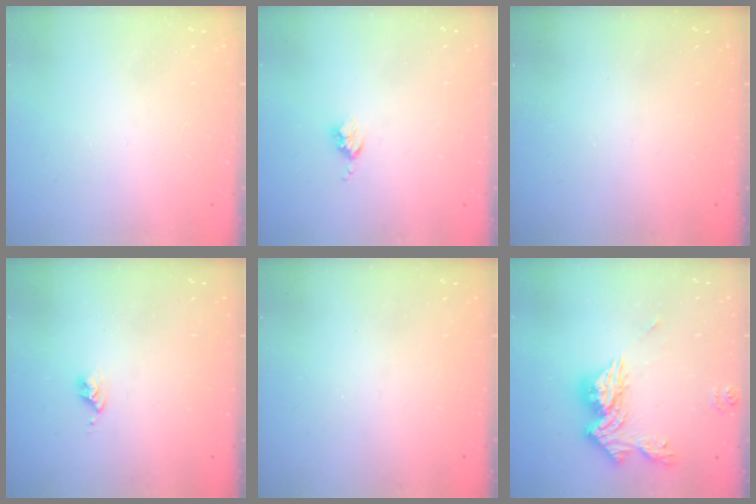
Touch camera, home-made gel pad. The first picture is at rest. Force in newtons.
{"total": 3.6, "press": 3.6, "slide": 0.4}
{"total": 0.0}
{"total": 2.7, "press": 2.6, "slide": 0.4}
{"total": 0.0}
{"total": 14.4, "press": 14.4, "slide": 1.5}